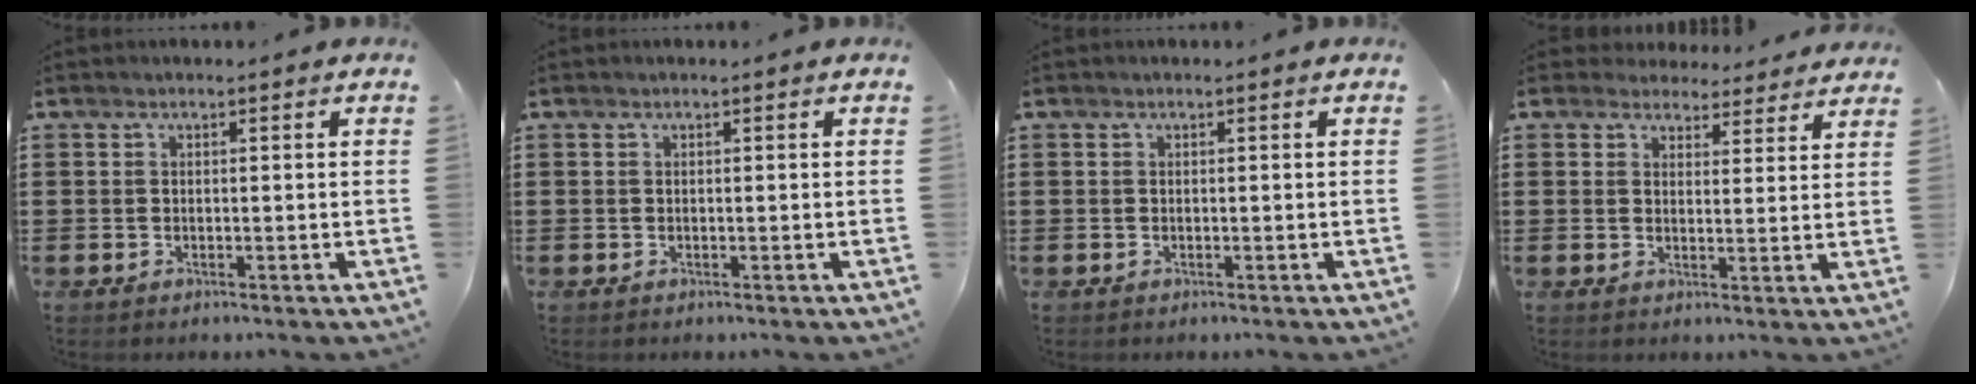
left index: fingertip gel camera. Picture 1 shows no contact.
{"total": 0.0}
{"total": 0.0}
{"total": 3.7, "force": [3.6, 1.0, 0.3], "torque": [-0.011, -0.014, 0.065]}